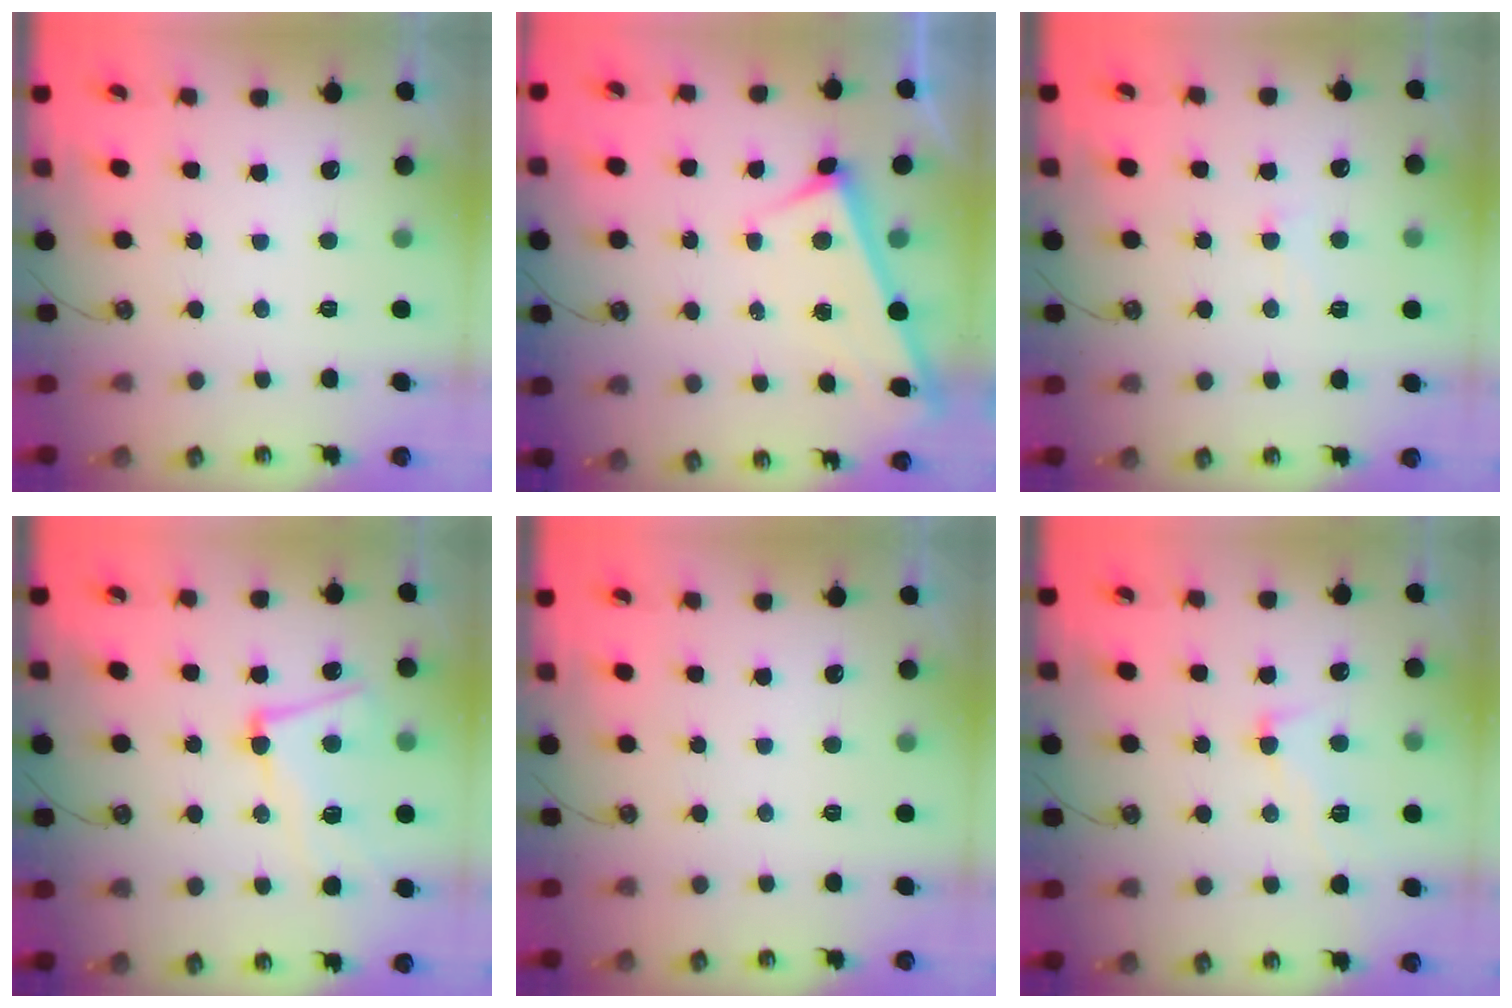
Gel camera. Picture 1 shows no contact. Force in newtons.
{"total": 3.0, "press": 3.0, "slide": 0.1}
{"total": 0.8, "press": 0.6, "slide": 0.5}
{"total": 7.9, "press": 7.7, "slide": 2.1}
{"total": 0.0}
{"total": 3.3, "press": 3.2, "slide": 1.0}